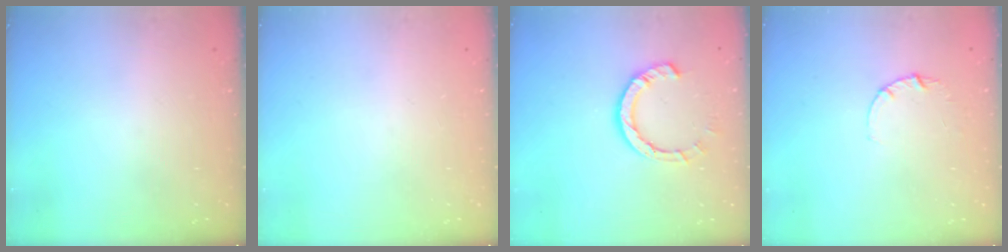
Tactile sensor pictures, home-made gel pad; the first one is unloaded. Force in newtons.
{"total": 0.0}
{"total": 9.0, "press": 8.9, "slide": 1.2}
{"total": 2.8, "press": 2.8, "slide": 0.3}